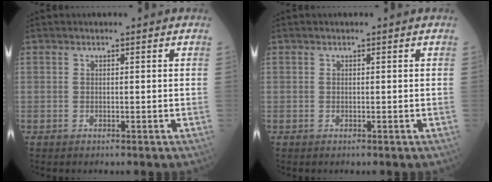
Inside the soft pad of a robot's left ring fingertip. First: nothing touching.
{"total": 0.0}